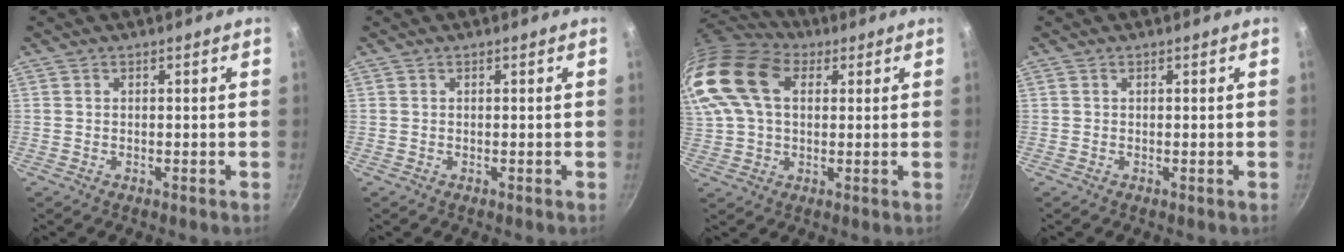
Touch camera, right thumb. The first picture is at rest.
{"total": 0.0}
{"total": 21.7, "force": [6.6, 14.2, 15.1], "torque": [-0.323, 0.025, 0.111]}
{"total": 0.0}